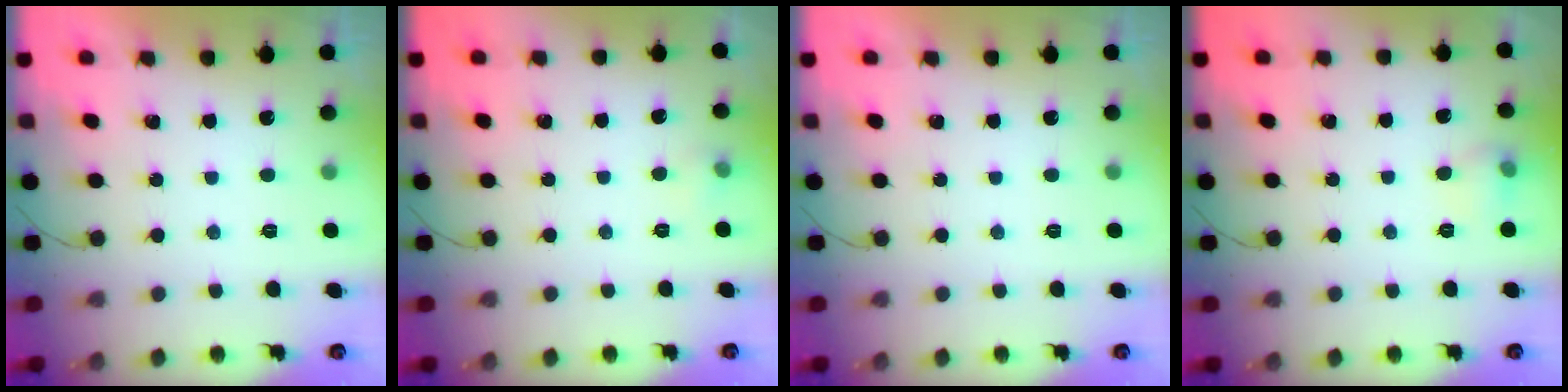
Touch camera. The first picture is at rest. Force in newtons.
{"total": 3.6, "press": 3.3, "slide": 1.5}
{"total": 0.0}
{"total": 5.6, "press": 5.4, "slide": 1.5}